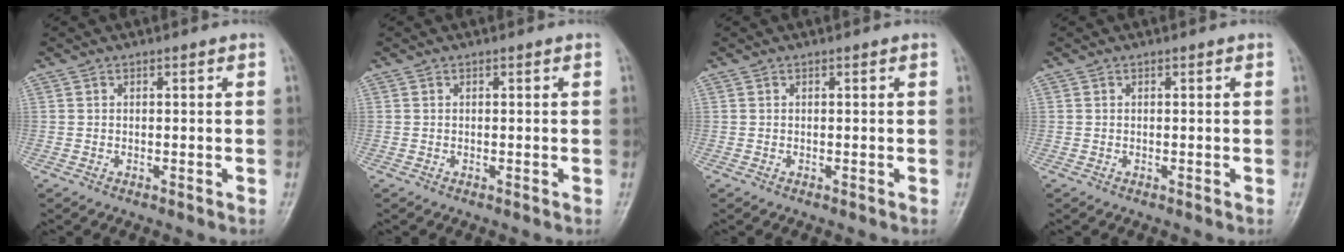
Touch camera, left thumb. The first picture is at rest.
{"total": 0.0}
{"total": 0.0}
{"total": 0.0}